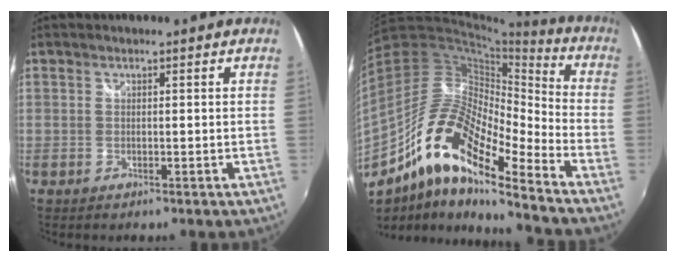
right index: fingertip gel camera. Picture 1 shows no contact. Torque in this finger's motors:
{"motor_torque": [0.51, -0.67, 0.83, 0.21]}